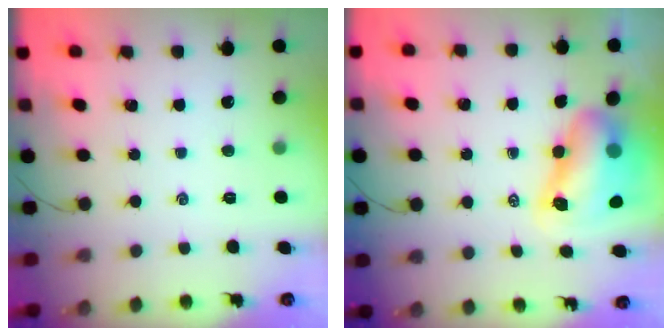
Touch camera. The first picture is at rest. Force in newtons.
{"total": 11.4, "press": 11.0, "slide": 3.1}